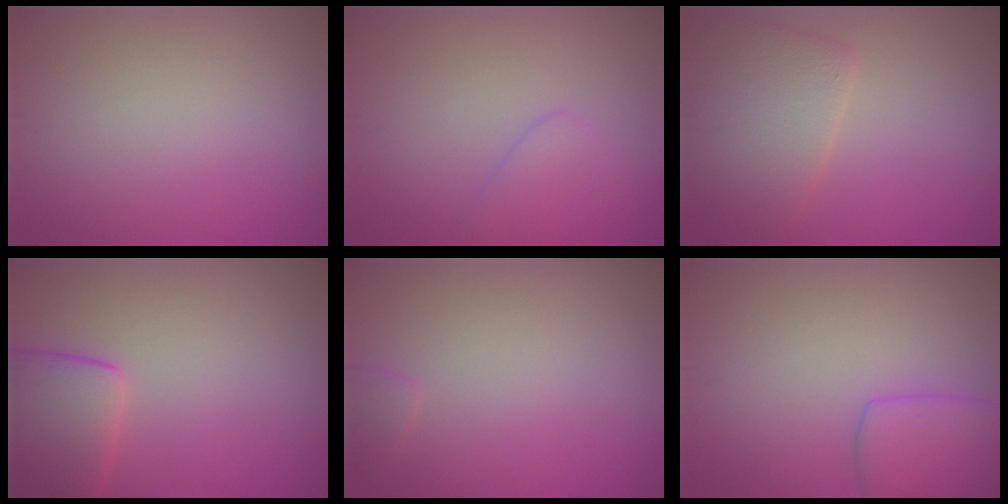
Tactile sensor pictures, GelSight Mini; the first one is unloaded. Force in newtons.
{"total": 2.3, "press": 2.3, "slide": 0.2}
{"total": 5.1, "press": 5.0, "slide": 0.5}
{"total": 5.2, "press": 5.2, "slide": 0.4}
{"total": 0.9, "press": 0.9, "slide": 0.1}
{"total": 3.9, "press": 3.9, "slide": 0.3}